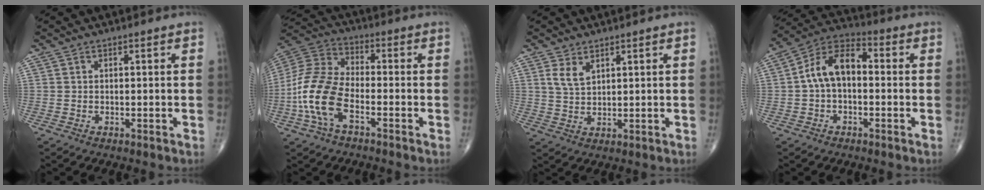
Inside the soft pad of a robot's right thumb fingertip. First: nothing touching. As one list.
[{"total": 14.1, "force": [-4.7, 7.2, 11.1], "torque": [-0.243, 0.032, -0.096]}, {"total": 3.7, "force": [2.1, 1.9, 2.4], "torque": [-0.042, -0.011, 0.047]}, {"total": 10.3, "force": [-0.1, 6.3, 8.1], "torque": [-0.136, 0.038, -0.016]}]